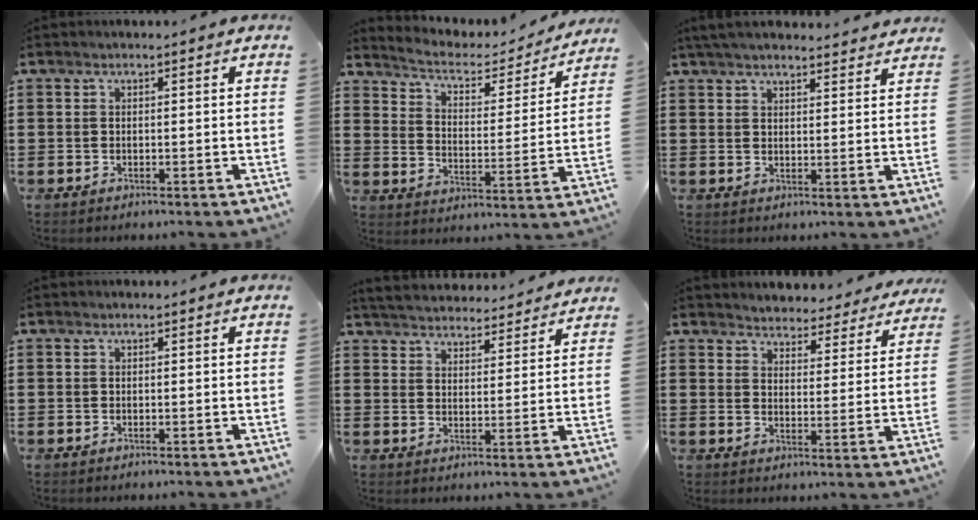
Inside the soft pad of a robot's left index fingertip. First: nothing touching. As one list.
[{"total": 3.5, "force": [3.0, 1.2, 1.3], "torque": [-0.046, -0.024, 0.040]}, {"total": 4.0, "force": [3.9, 0.2, 1.0], "torque": [-0.031, -0.008, 0.071]}, {"total": 0.0}, {"total": 4.4, "force": [4.4, 0.5, 0.3], "torque": [-0.026, -0.025, 0.077]}, {"total": 4.1, "force": [4.0, 0.3, -0.6], "torque": [-0.005, -0.035, 0.068]}]